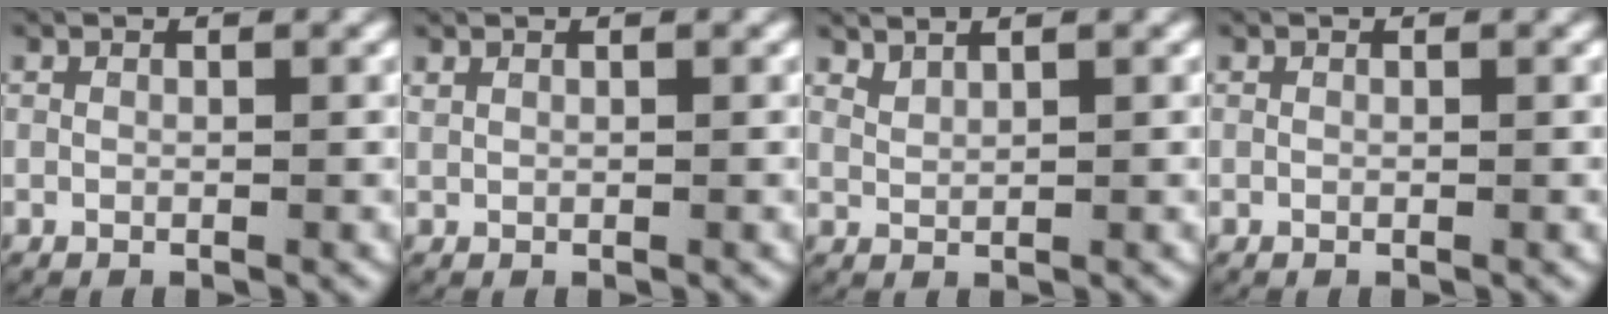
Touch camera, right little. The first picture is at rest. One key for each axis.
{"total": 0.5, "fx": 0.5, "fy": 0.2, "fz": 0.2, "tx": -0.008, "ty": 0.001, "tz": 0.012}
{"total": 2.2, "fx": 1.9, "fy": 0.6, "fz": 0.8, "tx": -0.018, "ty": 0.003, "tz": 0.038}
{"total": 0.0}